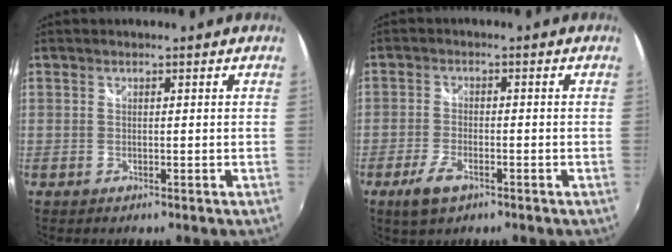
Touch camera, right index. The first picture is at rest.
{"total": 5.4, "force": [-3.2, 2.2, 3.6], "torque": [-0.093, -0.010, -0.060]}